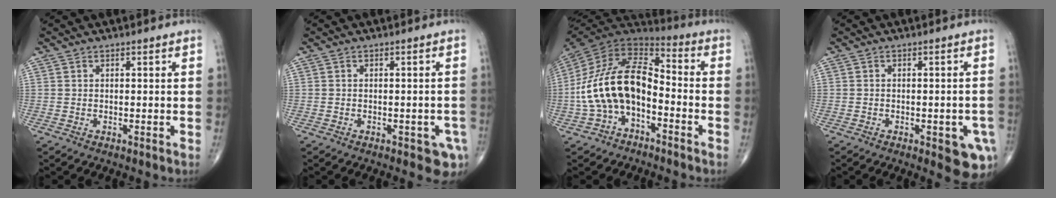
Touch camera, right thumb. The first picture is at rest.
{"total": 4.5, "force": [-2.0, 2.1, 3.5], "torque": [-0.027, 0.002, -0.020]}
{"total": 17.3, "force": [-4.1, 10.2, 13.4], "torque": [-0.245, 0.063, -0.082]}
{"total": 7.4, "force": [-2.9, 2.9, 6.1], "torque": [-0.054, 0.004, -0.030]}